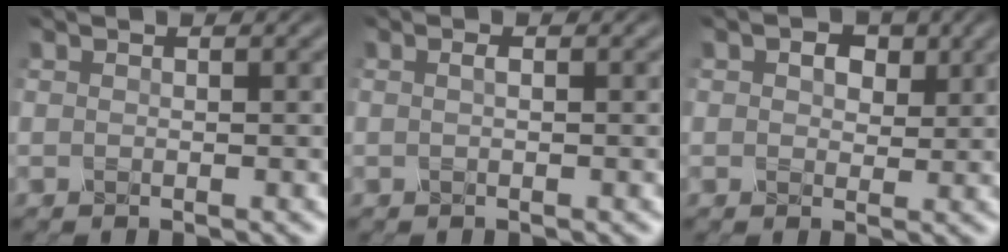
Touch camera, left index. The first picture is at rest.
{"total": 0.5, "force": [-0.2, 0.1, 0.5], "torque": [-0.011, 0.002, -0.005]}
{"total": 3.6, "force": [1.5, 2.5, 2.0], "torque": [-0.041, 0.001, 0.011]}